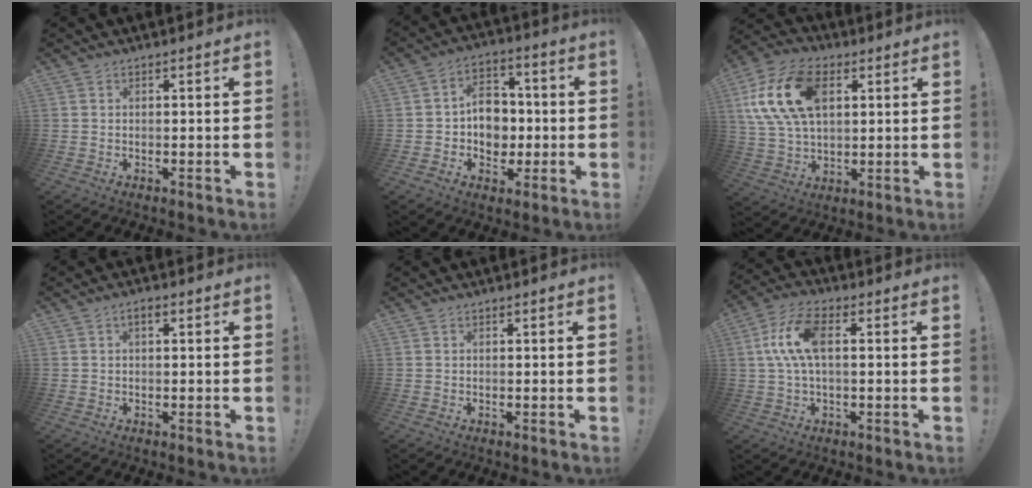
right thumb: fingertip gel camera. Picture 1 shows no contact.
{"total": 10.9, "force": [-0.1, 9.5, 5.4], "torque": [-0.079, 0.009, 0.007]}
{"total": 19.3, "force": [5.7, 12.2, 13.9], "torque": [-0.267, -0.001, 0.103]}
{"total": 1.7, "force": [0.4, 0.8, 1.5], "torque": [-0.023, 0.002, 0.004]}
{"total": 0.0}
{"total": 11.5, "force": [1.2, 5.4, 10.1], "torque": [-0.204, 0.007, 0.022]}